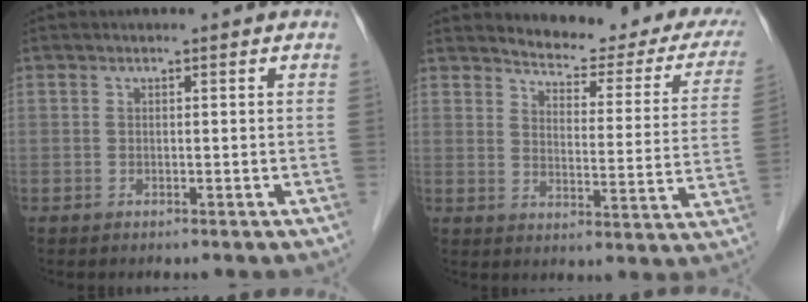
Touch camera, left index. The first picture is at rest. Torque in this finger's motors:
{"motor_torque": [0.34, -0.36, 0.03, 0.01]}